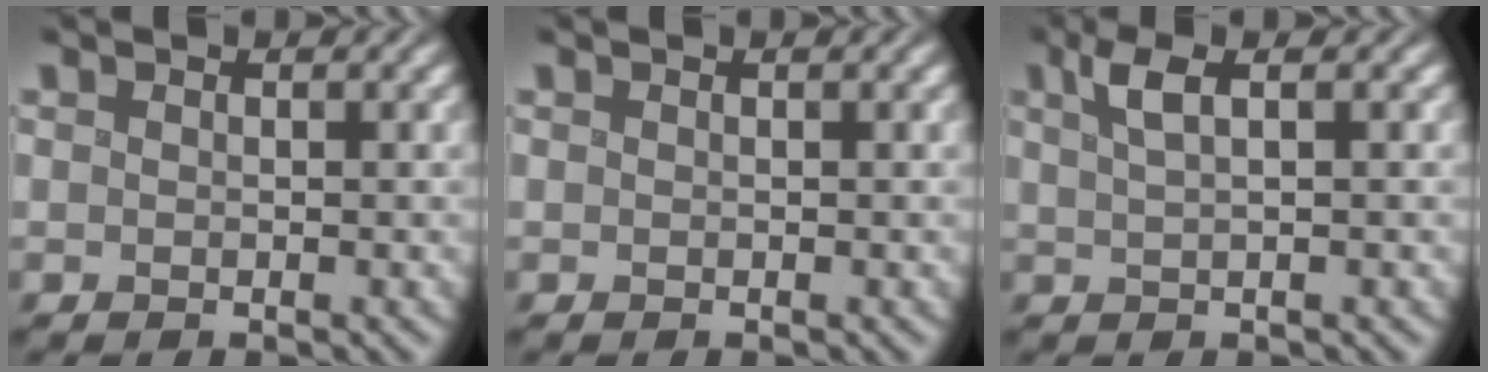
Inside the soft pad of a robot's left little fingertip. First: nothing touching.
{"total": 0.0}
{"total": 2.6, "force": [1.2, 0.4, 2.2], "torque": [-0.058, 0.008, 0.024]}